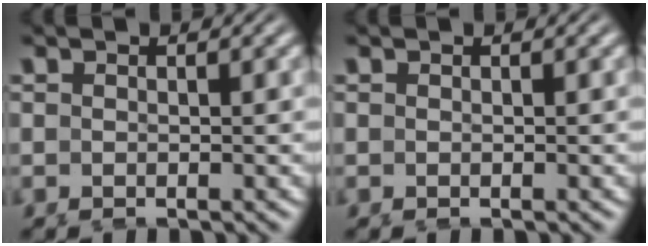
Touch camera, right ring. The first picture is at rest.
{"total": 0.0}